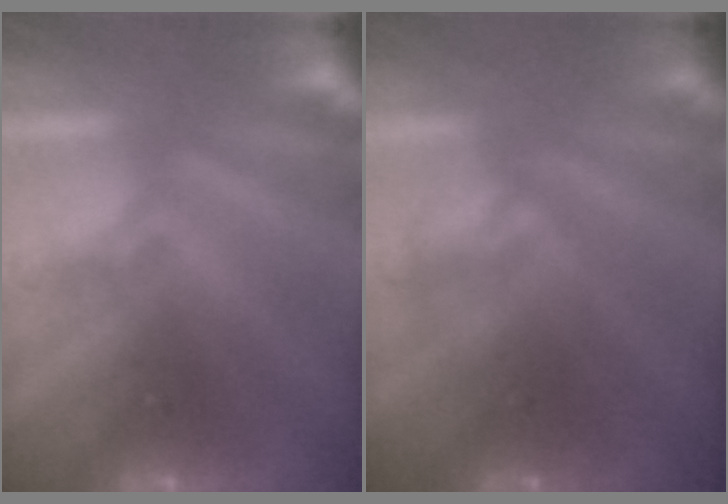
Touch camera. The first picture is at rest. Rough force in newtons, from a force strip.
{"total": 1.6}